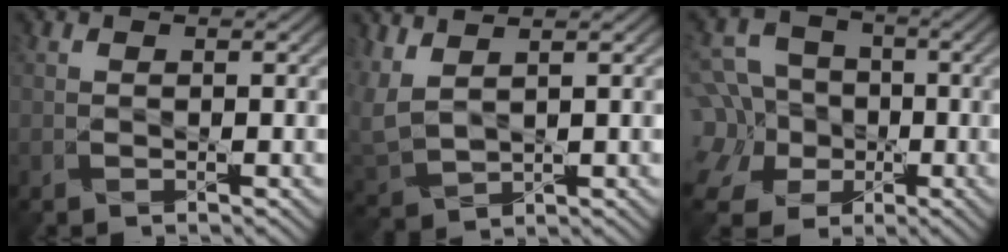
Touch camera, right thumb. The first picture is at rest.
{"total": 4.8, "force": [3.2, 1.7, 3.2], "torque": [-0.109, 0.004, 0.074]}
{"total": 13.4, "force": [-3.5, 11.5, 5.9], "torque": [-0.203, -0.014, -0.076]}